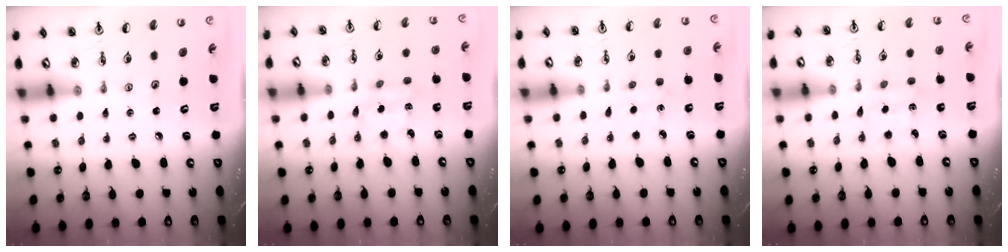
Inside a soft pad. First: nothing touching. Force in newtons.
{"total": 2.3, "press": 2.2, "slide": 0.7}
{"total": 2.6, "press": 2.6, "slide": 0.4}
{"total": 2.3, "press": 2.1, "slide": 0.7}